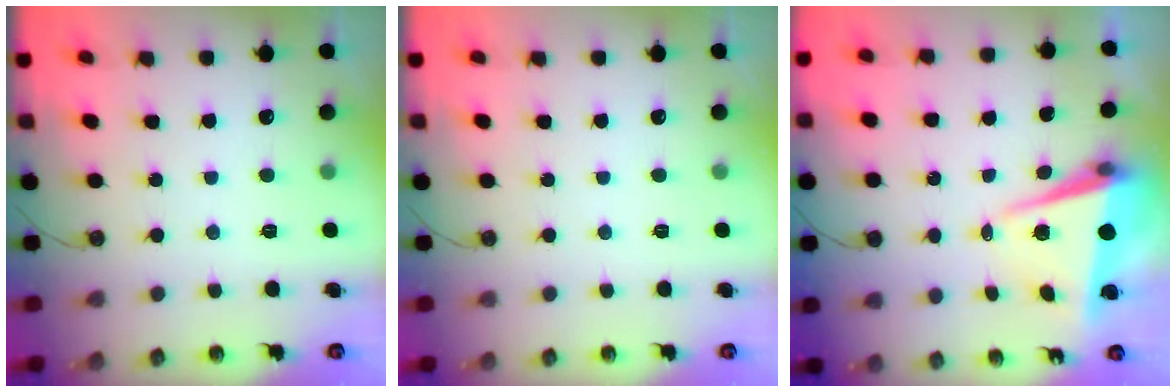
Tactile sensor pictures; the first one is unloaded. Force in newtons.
{"total": 0.0}
{"total": 6.6, "press": 6.4, "slide": 1.5}